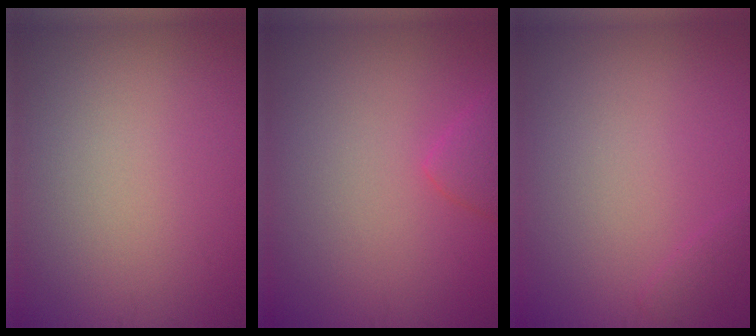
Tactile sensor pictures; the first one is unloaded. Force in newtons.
{"total": 1.7, "press": 1.7, "slide": 0.1}
{"total": 0.7, "press": 0.7, "slide": 0.0}